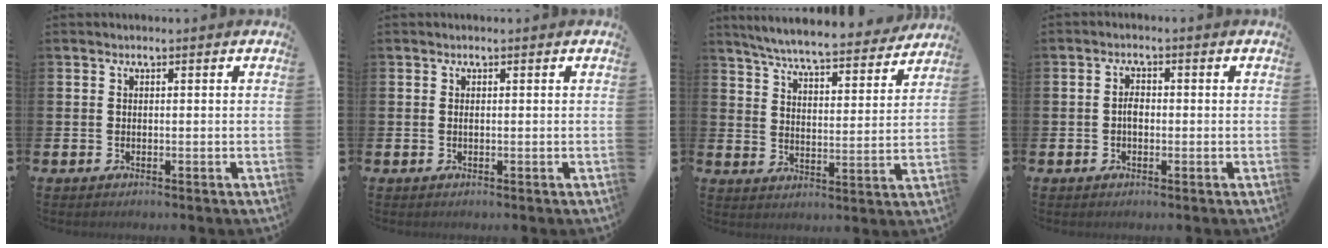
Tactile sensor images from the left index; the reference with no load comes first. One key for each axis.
{"total": 0.0}
{"total": 6.7, "fx": 6.4, "fy": 0.3, "fz": 2.0, "tx": -0.062, "ty": -0.046, "tz": 0.108}
{"total": 2.0, "fx": -0.3, "fy": 1.2, "fz": 1.5, "tx": -0.021, "ty": 0.002, "tz": -0.008}